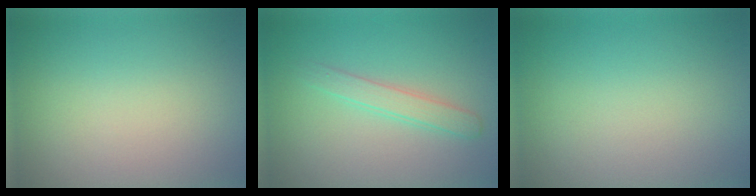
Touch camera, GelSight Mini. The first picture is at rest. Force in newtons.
{"total": 2.1, "press": 2.1, "slide": 0.0}
{"total": 0.0}